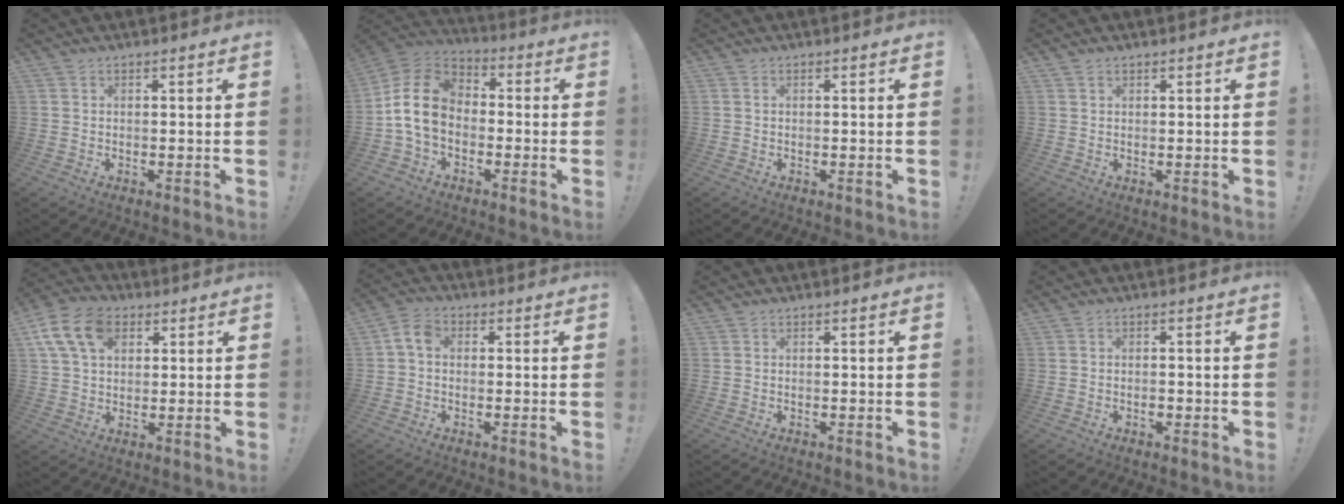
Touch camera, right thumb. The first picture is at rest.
{"total": 14.0, "force": [-0.5, 10.1, 9.7], "torque": [-0.173, 0.023, -0.002]}
{"total": 0.0}
{"total": 0.9, "force": [0.8, 0.5, 0.2], "torque": [-0.001, 0.000, 0.015]}
{"total": 13.6, "force": [5.5, 9.3, 8.2], "torque": [-0.148, -0.009, 0.109]}
{"total": 5.0, "force": [0.3, 3.5, 3.5], "torque": [-0.078, 0.014, 0.010]}
{"total": 0.0}
{"total": 1.2, "force": [-0.8, 0.6, 0.6], "torque": [-0.015, 0.004, -0.013]}